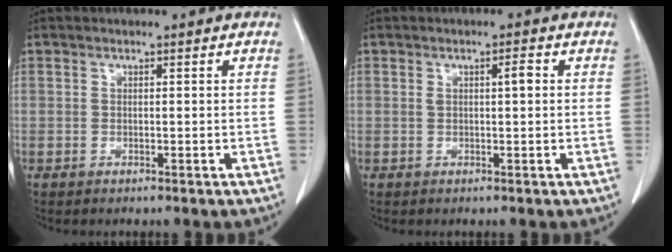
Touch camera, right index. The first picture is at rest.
{"total": 1.9, "force": [0.3, 0.3, 1.8], "torque": [-0.030, 0.005, 0.007]}